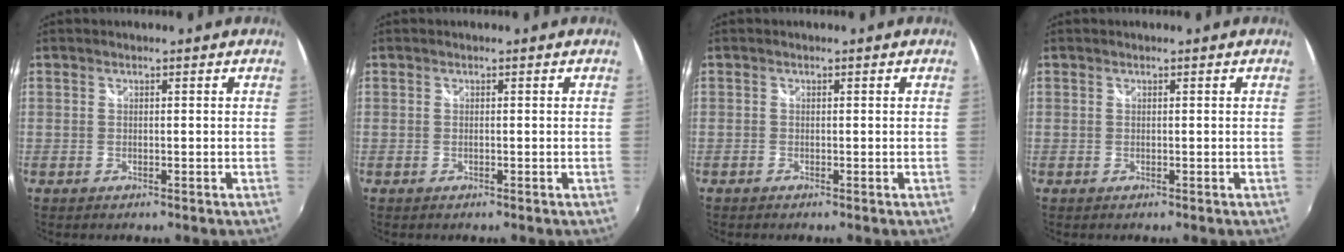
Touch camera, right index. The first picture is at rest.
{"total": 0.0}
{"total": 0.5, "force": [-0.4, 0.3, 0.0], "torque": [-0.002, -0.002, -0.012]}
{"total": 0.0}